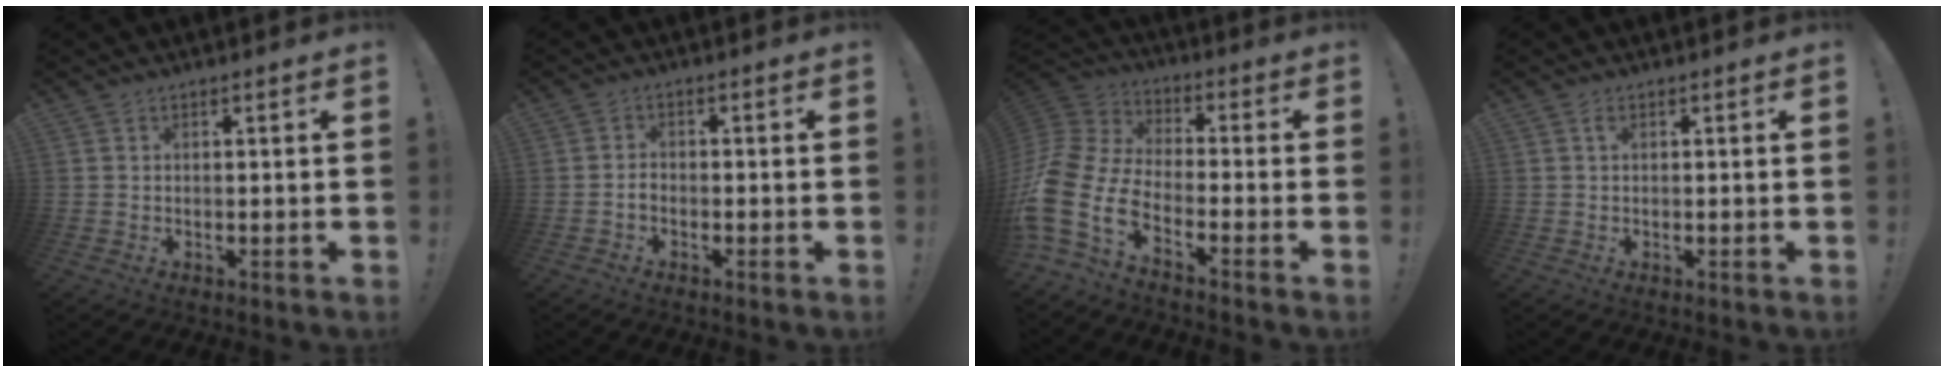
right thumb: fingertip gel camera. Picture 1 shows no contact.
{"total": 1.8, "force": [-1.1, 1.1, 1.0], "torque": [-0.022, 0.011, -0.018]}
{"total": 16.9, "force": [-7.8, 9.7, 11.4], "torque": [-0.262, 0.030, -0.131]}
{"total": 1.0, "force": [0.2, 0.5, 0.9], "torque": [-0.019, 0.003, 0.003]}